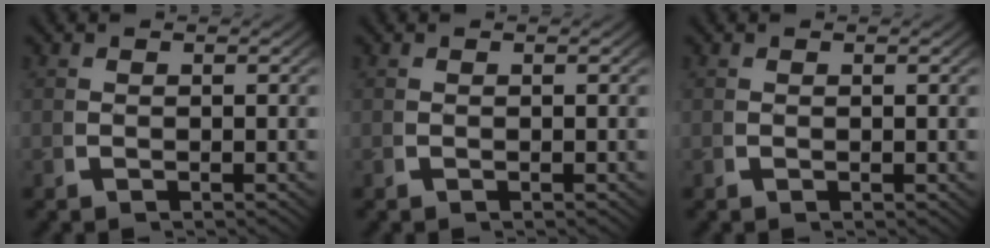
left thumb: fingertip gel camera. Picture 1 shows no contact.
{"total": 0.0}
{"total": 0.0}